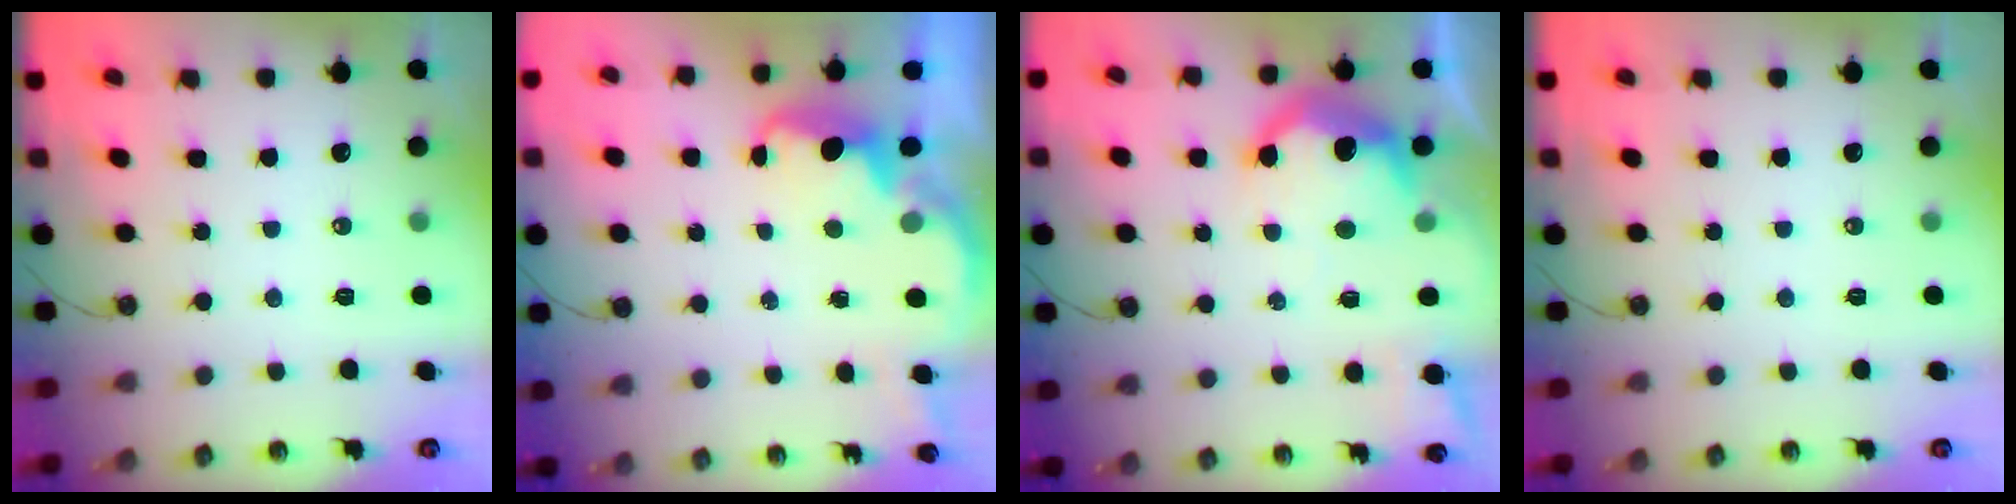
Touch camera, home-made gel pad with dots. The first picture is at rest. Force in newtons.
{"total": 2.0, "press": 1.8, "slide": 0.8}
{"total": 17.8, "press": 17.7, "slide": 1.5}
{"total": 0.0}